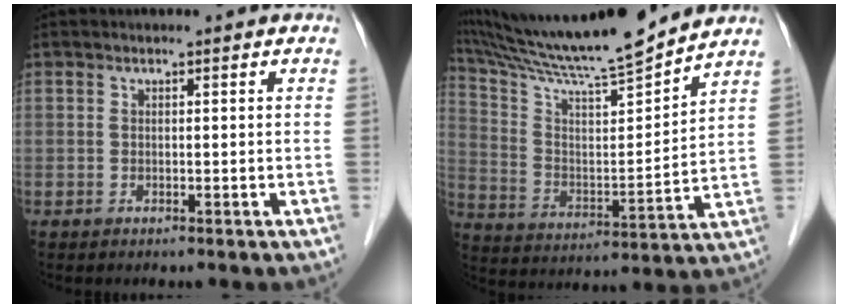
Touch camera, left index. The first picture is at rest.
{"total": 18.6, "force": [17.2, -0.9, 7.1], "torque": [-0.136, -0.017, 0.289]}